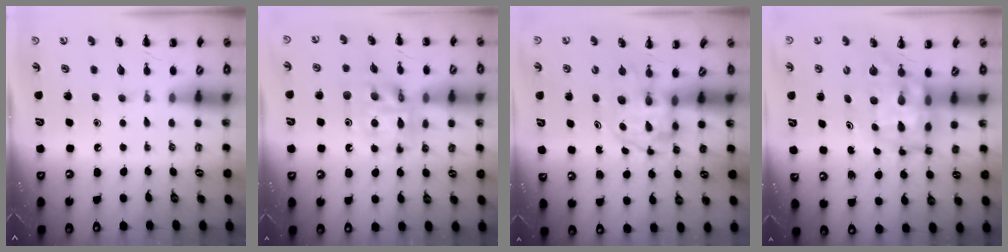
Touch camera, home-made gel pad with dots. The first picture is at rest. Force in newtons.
{"total": 11.3, "press": 11.0, "slide": 2.7}
{"total": 3.3, "press": 3.3, "slide": 0.5}
{"total": 9.3, "press": 8.8, "slide": 2.8}